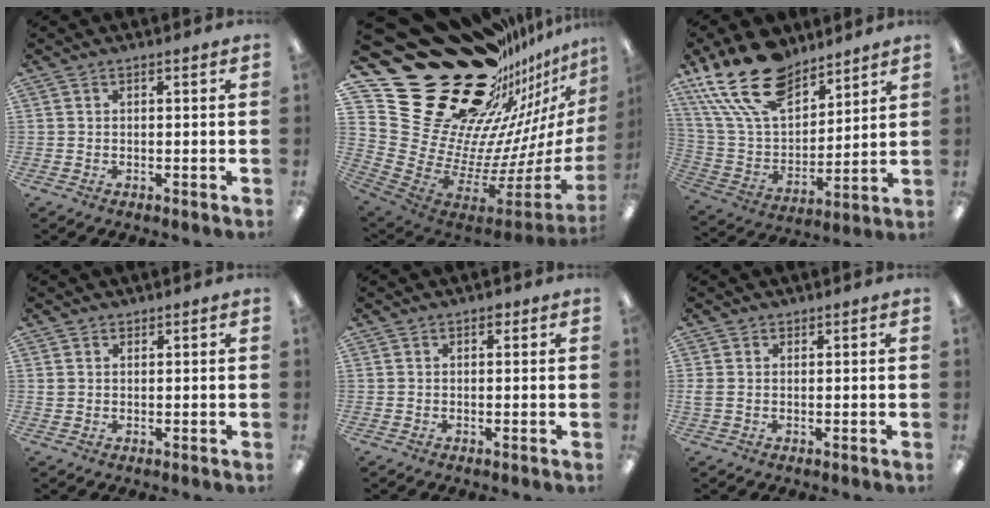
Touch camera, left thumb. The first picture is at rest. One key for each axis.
{"total": 37.3, "fx": 22.6, "fy": 21.7, "fz": 20.3, "tx": -0.249, "ty": -0.227, "tz": 0.501}
{"total": 21.5, "fx": 14.8, "fy": 10.9, "fz": 11.2, "tx": -0.240, "ty": -0.074, "tz": 0.271}
{"total": 1.3, "fx": 0.9, "fy": 0.9, "fz": 0.1, "tx": -0.003, "ty": 0.003, "tz": 0.016}
{"total": 0.9, "fx": 0.5, "fy": 0.5, "fz": 0.4, "tx": -0.002, "ty": 0.000, "tz": 0.007}
{"total": 1.5, "fx": 0.5, "fy": 1.0, "fz": 1.0, "tx": -0.020, "ty": 0.003, "tz": 0.009}